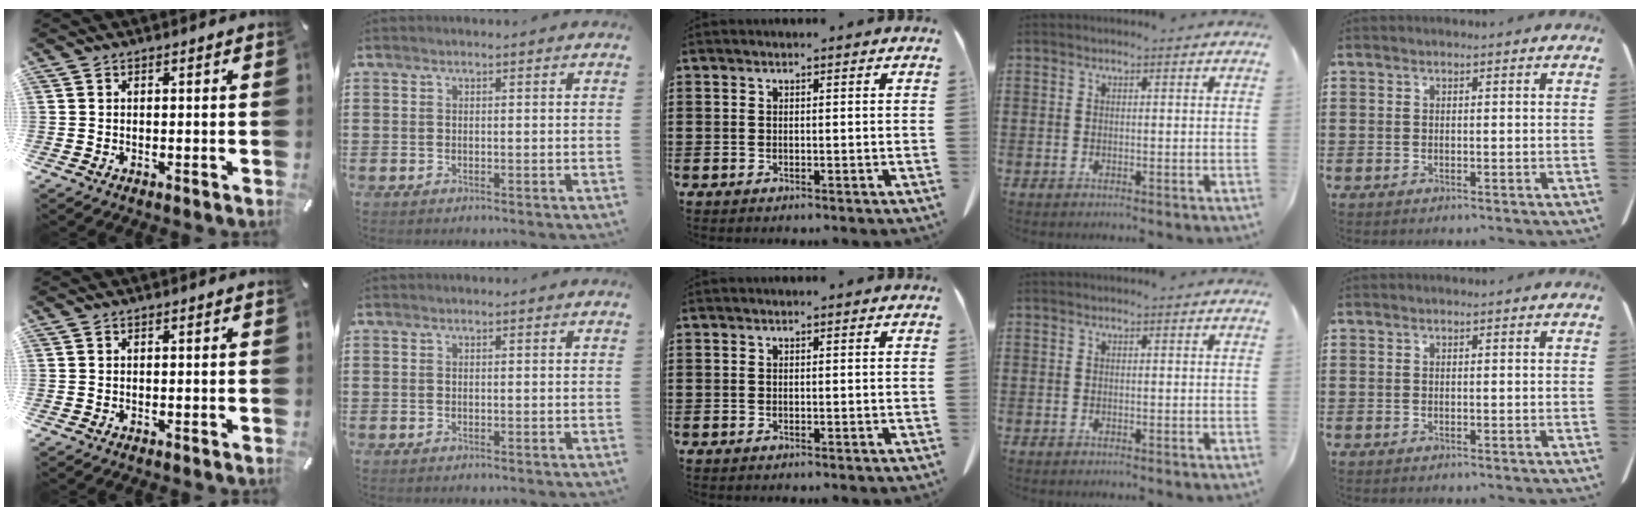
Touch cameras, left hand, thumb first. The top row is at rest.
{}